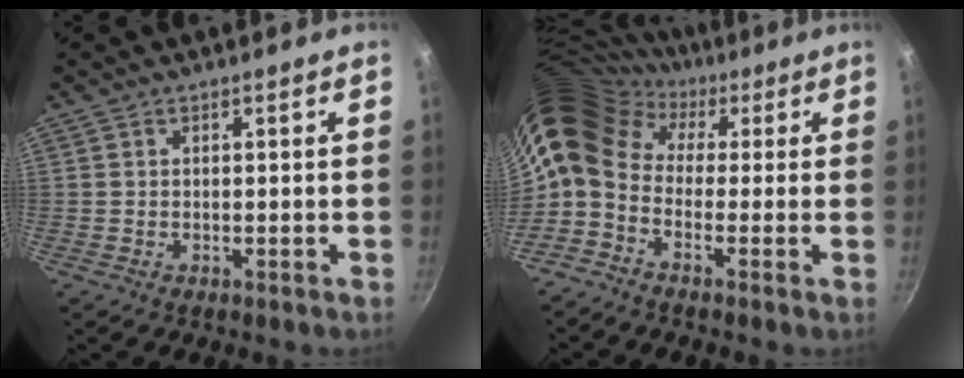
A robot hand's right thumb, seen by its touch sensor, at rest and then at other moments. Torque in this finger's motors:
{"motor_torque": [0.28, 0.68, 1.47, -1.02, 0.56]}